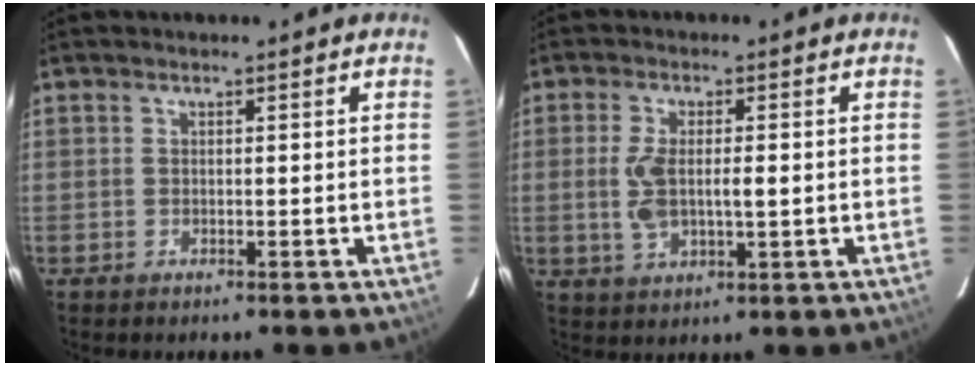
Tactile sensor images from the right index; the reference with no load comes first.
{"total": 6.1, "force": [-0.1, 2.2, 5.7], "torque": [-0.122, 0.006, 0.003]}